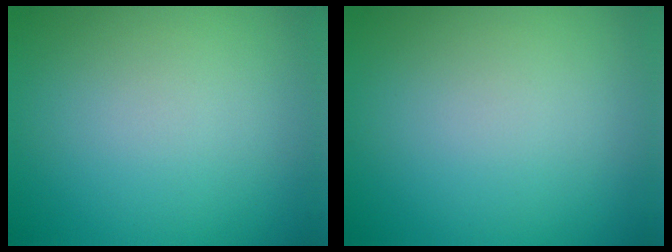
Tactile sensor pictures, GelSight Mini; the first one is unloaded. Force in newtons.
{"total": 0.0}